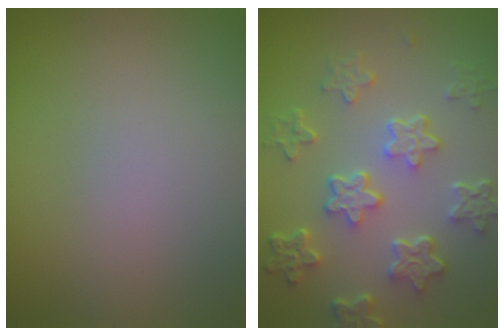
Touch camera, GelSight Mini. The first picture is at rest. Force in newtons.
{"total": 5.9, "press": 4.4, "slide": 3.8}